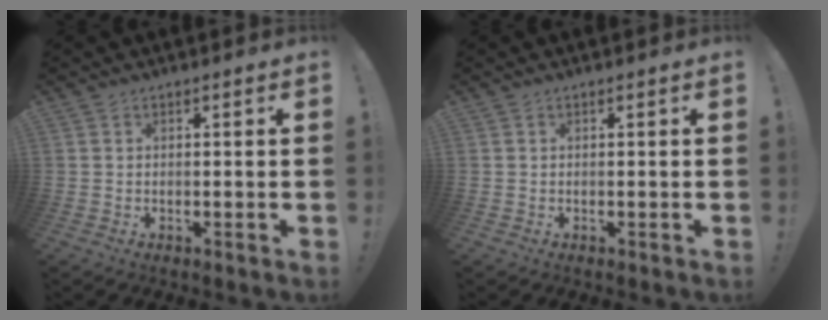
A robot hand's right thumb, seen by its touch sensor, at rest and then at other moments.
{"total": 0.0}